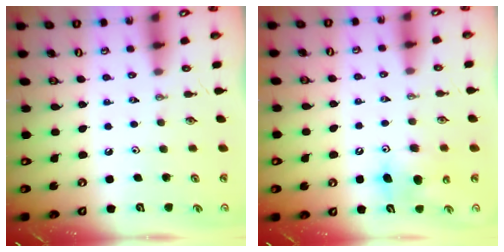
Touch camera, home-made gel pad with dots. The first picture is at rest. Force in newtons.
{"total": 8.7, "press": 8.7, "slide": 1.1}